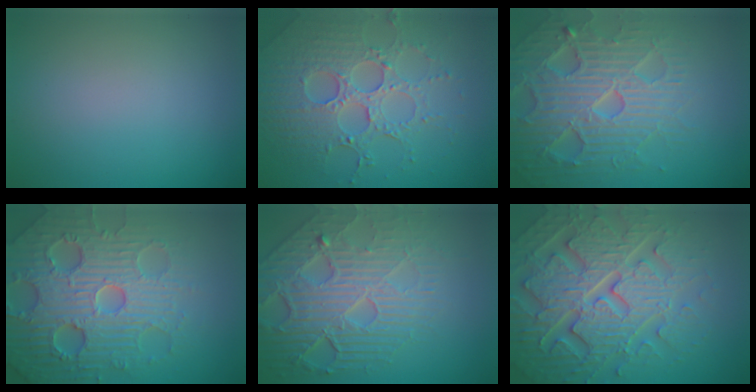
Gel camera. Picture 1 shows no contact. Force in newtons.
{"total": 6.0, "press": 5.0, "slide": 3.4}
{"total": 7.4, "press": 7.2, "slide": 1.4}
{"total": 7.8, "press": 7.7, "slide": 1.7}
{"total": 7.8, "press": 5.9, "slide": 5.1}
{"total": 8.1, "press": 7.9, "slide": 2.0}